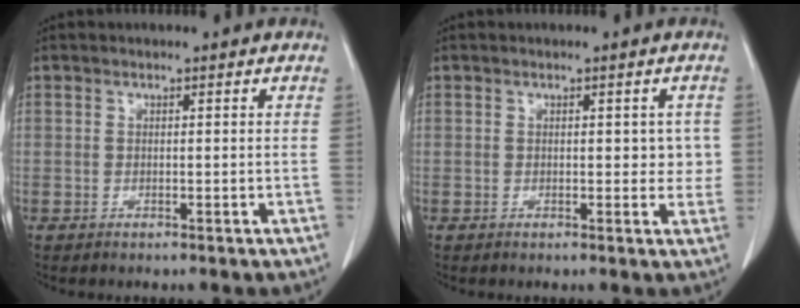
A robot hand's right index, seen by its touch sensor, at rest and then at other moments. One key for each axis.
{"total": 3.1, "fx": 0.3, "fy": 1.8, "fz": 2.5, "tx": -0.021, "ty": 0.008, "tz": 0.003}